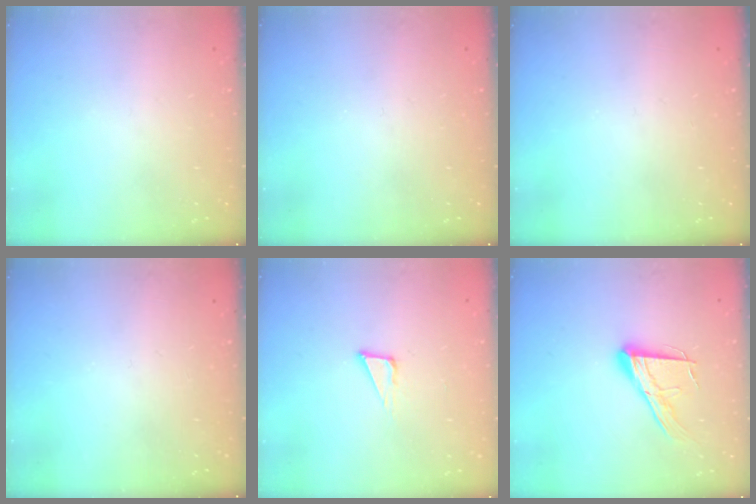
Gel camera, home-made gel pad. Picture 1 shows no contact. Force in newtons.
{"total": 0.0}
{"total": 0.0}
{"total": 0.0}
{"total": 3.2, "press": 3.1, "slide": 0.8}
{"total": 13.0, "press": 13.0, "slide": 1.0}